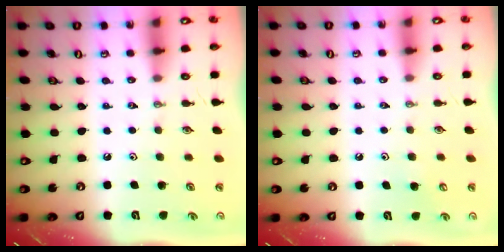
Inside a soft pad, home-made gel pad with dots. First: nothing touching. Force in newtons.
{"total": 3.1, "press": 3.0, "slide": 0.2}